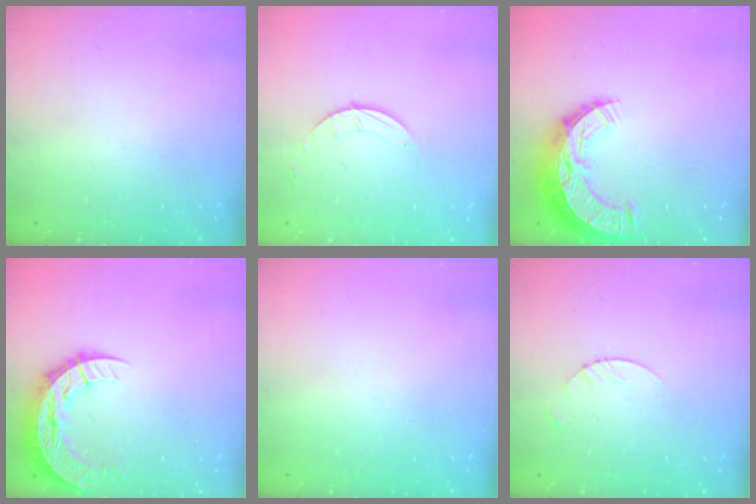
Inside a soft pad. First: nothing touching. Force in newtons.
{"total": 1.5, "press": 1.5, "slide": 0.1}
{"total": 13.4, "press": 13.4, "slide": 0.9}
{"total": 12.6, "press": 12.6, "slide": 0.9}
{"total": 0.0}
{"total": 1.8, "press": 1.8, "slide": 0.2}